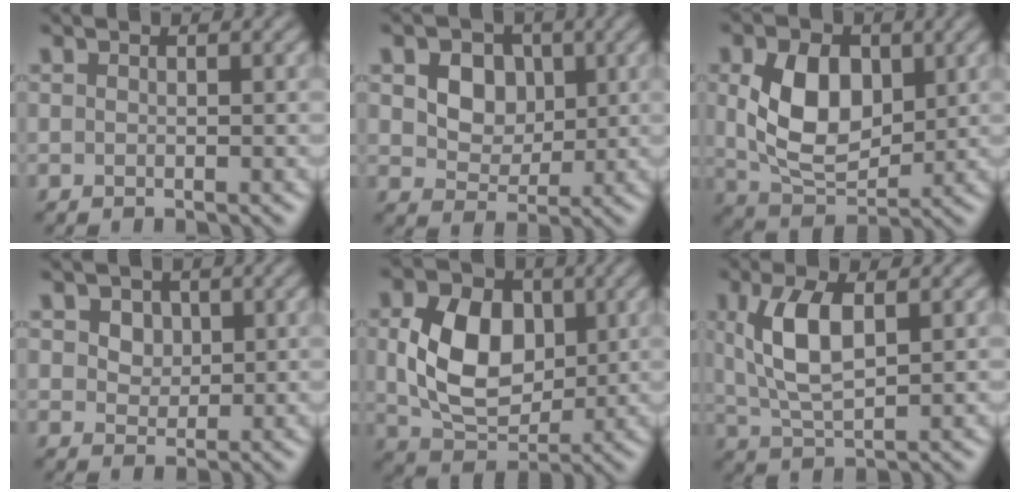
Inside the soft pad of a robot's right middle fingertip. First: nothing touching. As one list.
[{"total": 4.6, "force": [1.4, 3.6, 2.4], "torque": [-0.059, -0.004, 0.020]}, {"total": 7.0, "force": [1.2, 4.6, 5.1], "torque": [-0.105, -0.002, 0.024]}, {"total": 2.1, "force": [0.9, 1.7, 0.8], "torque": [-0.022, 0.000, 0.014]}, {"total": 7.5, "force": [0.8, 5.4, 5.1], "torque": [-0.107, -0.002, 0.020]}, {"total": 5.2, "force": [1.2, 2.3, 4.6], "torque": [-0.101, 0.002, 0.028]}]